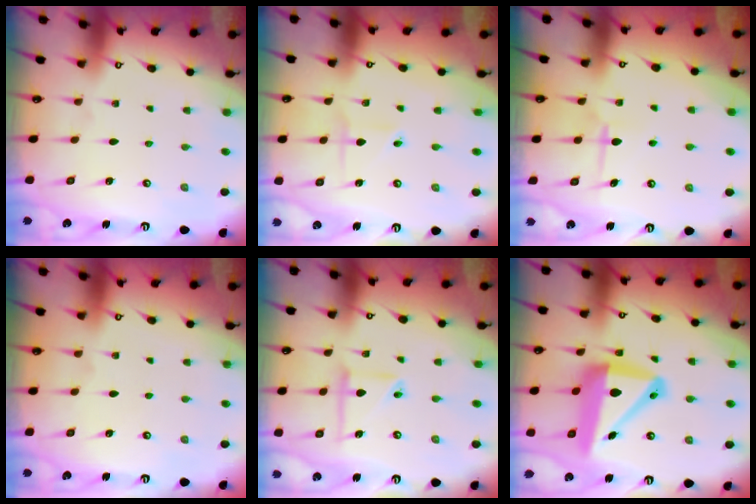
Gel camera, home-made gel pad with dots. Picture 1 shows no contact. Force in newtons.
{"total": 2.1, "press": 1.9, "slide": 0.7}
{"total": 5.8, "press": 5.8, "slide": 0.1}
{"total": 0.0}
{"total": 6.4, "press": 6.4, "slide": 0.4}
{"total": 15.6, "press": 15.5, "slide": 1.9}